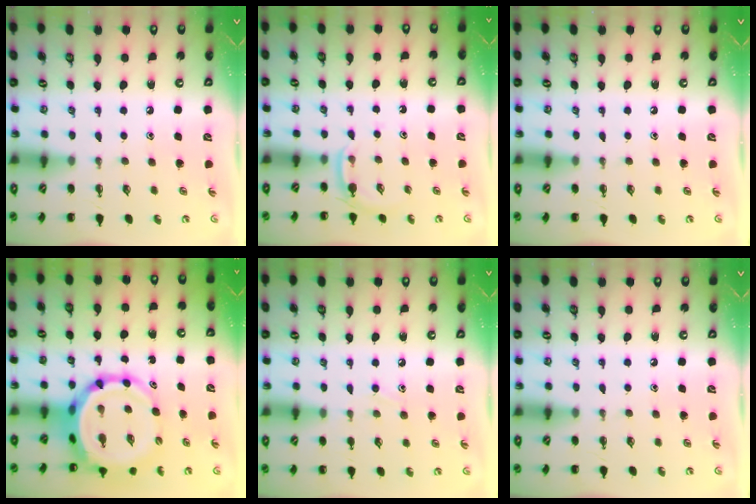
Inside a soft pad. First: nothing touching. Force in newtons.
{"total": 3.1, "press": 2.9, "slide": 1.1}
{"total": 0.0}
{"total": 11.4, "press": 10.9, "slide": 3.2}
{"total": 6.5, "press": 6.1, "slide": 2.4}
{"total": 0.0}